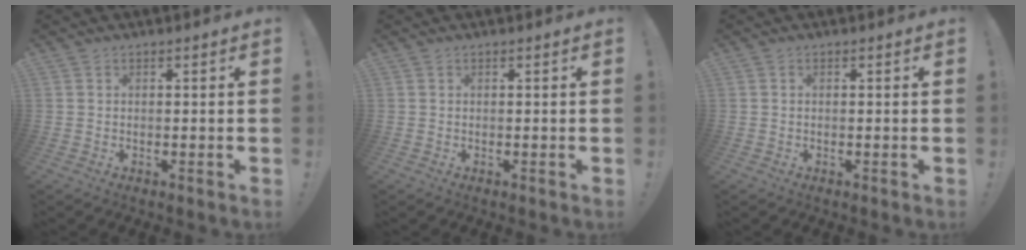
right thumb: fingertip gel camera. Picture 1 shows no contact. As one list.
[{"total": 0.0}, {"total": 0.0}]